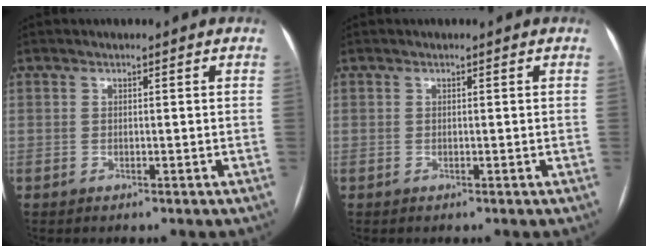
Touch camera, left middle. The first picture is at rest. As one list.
[{"total": 0.0}]